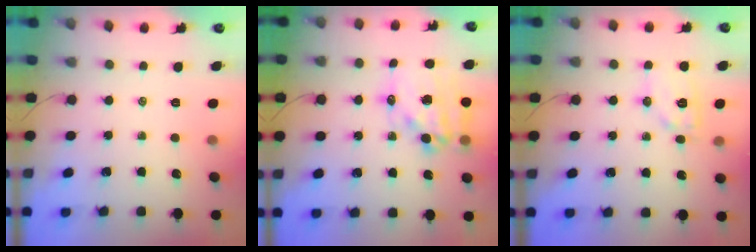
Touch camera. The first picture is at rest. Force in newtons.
{"total": 16.7, "press": 16.3, "slide": 3.7}
{"total": 9.8, "press": 9.8, "slide": 0.2}